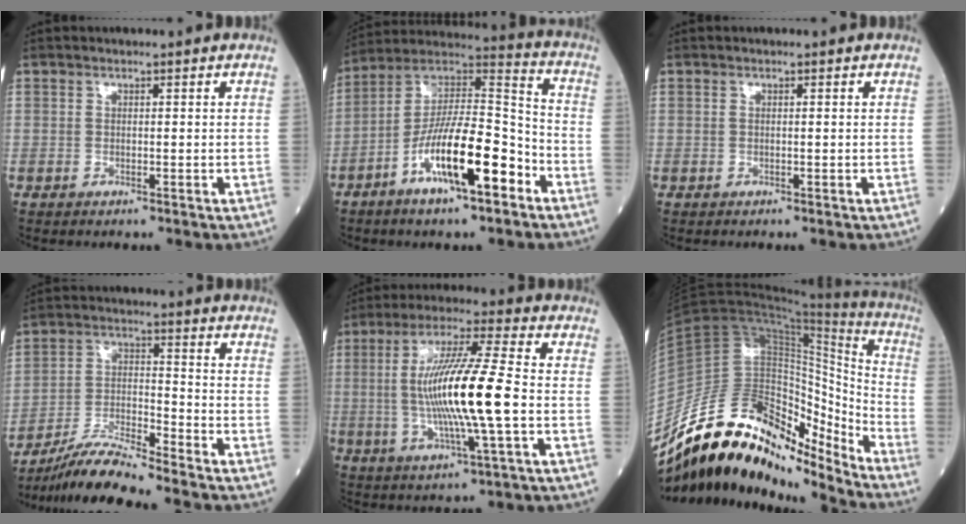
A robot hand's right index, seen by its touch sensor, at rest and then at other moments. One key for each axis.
{"total": 16.4, "fx": -7.4, "fy": 3.5, "fz": 14.3, "tx": -0.254, "ty": 0.006, "tz": -0.129}
{"total": 0.0}
{"total": 9.3, "fx": -8.6, "fy": -1.0, "fz": 3.5, "tx": -0.072, "ty": -0.011, "tz": -0.160}
{"total": 15.0, "fx": -1.2, "fy": 0.3, "fz": 14.9, "tx": -0.286, "ty": 0.001, "tz": -0.026}
{"total": 20.8, "fx": -17.7, "fy": 4.9, "fz": 9.7, "tx": -0.168, "ty": 0.054, "tz": -0.311}